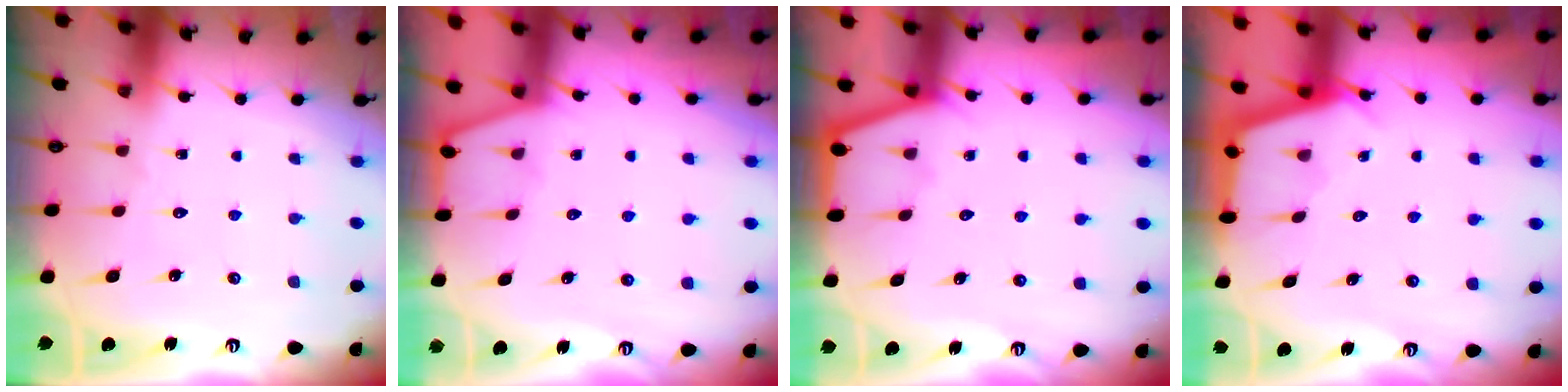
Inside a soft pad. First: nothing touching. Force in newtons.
{"total": 1.4, "press": 1.4, "slide": 0.2}
{"total": 1.5, "press": 1.4, "slide": 0.2}
{"total": 2.8, "press": 2.8, "slide": 0.4}